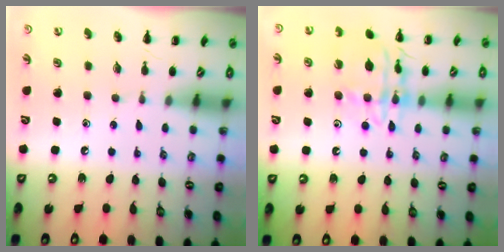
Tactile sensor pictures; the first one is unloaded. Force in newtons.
{"total": 13.5, "press": 13.4, "slide": 1.1}